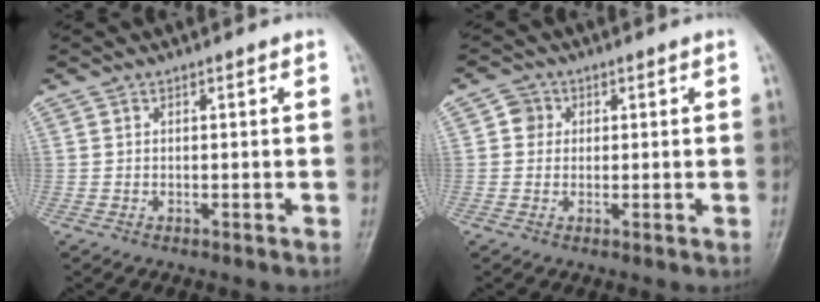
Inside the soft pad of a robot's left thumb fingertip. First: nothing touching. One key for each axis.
{"total": 2.8, "fx": 0.5, "fy": 2.6, "fz": 0.7, "tx": 0.007, "ty": 0.003, "tz": 0.001}